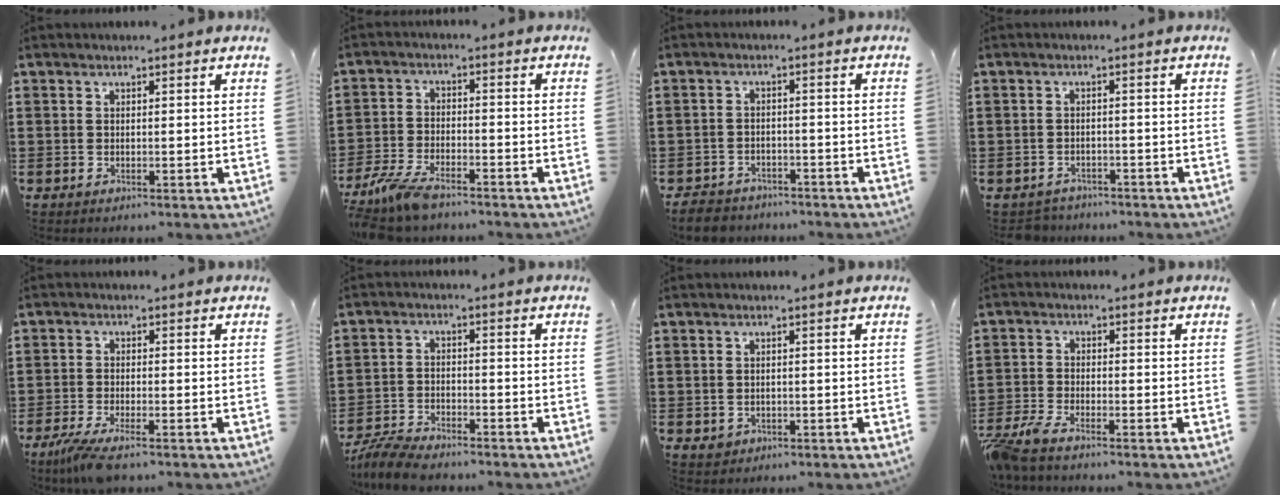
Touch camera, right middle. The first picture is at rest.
{"total": 5.7, "force": [-4.8, 1.3, 2.8], "torque": [-0.078, -0.006, -0.099]}
{"total": 3.7, "force": [-3.6, 0.8, 0.2], "torque": [-0.014, 0.000, -0.077]}
{"total": 1.9, "force": [-1.9, 0.3, -0.3], "torque": [-0.003, -0.001, -0.044]}
{"total": 3.8, "force": [-2.9, 0.1, 2.4], "torque": [-0.067, -0.018, -0.060]}
{"total": 5.8, "force": [-5.5, 0.7, 1.6], "torque": [-0.043, 0.001, -0.111]}
{"total": 1.0, "force": [-0.4, 0.9, 0.4], "torque": [-0.012, 0.000, -0.008]}
{"total": 3.9, "force": [-3.5, 0.3, 1.7], "torque": [-0.063, -0.013, -0.078]}